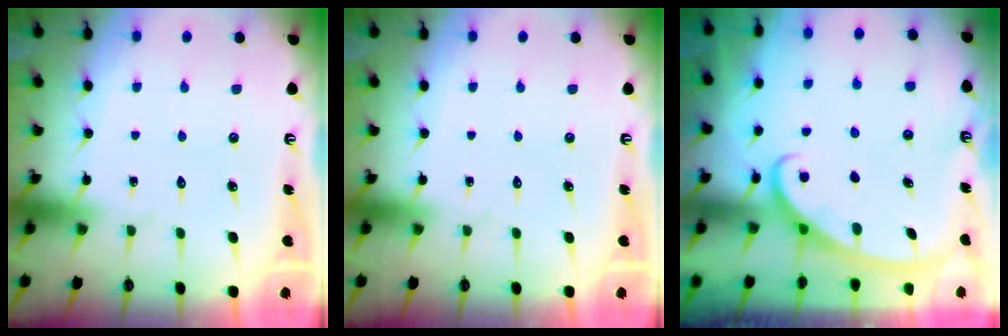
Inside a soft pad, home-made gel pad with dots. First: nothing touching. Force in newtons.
{"total": 0.0}
{"total": 2.8, "press": 2.8, "slide": 0.4}